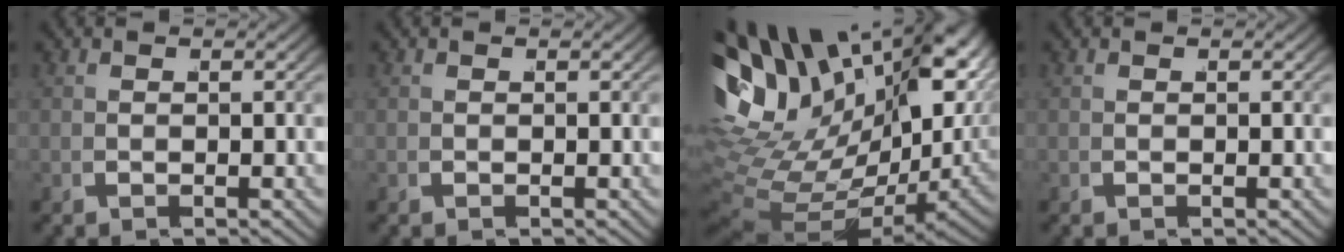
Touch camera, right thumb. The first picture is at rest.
{"total": 0.0}
{"total": 18.0, "force": [1.3, 11.6, 13.7], "torque": [-0.277, -0.030, 0.039]}
{"total": 0.0}